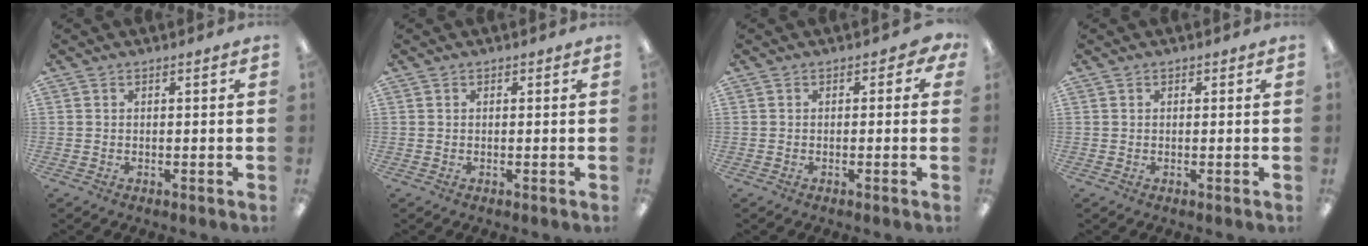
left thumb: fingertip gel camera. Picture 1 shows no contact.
{"total": 0.0}
{"total": 1.7, "force": [-0.4, 1.4, 1.0], "torque": [-0.012, 0.002, -0.009]}
{"total": 0.0}